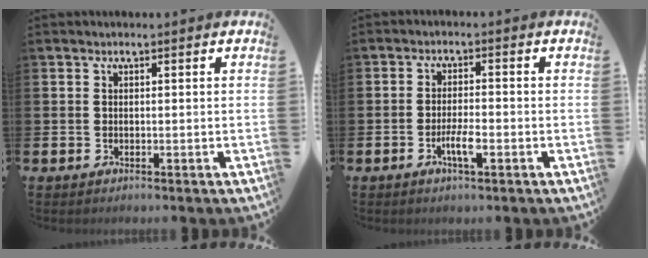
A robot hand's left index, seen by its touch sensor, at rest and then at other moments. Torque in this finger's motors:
{"motor_torque": [0.48, 0.41, 0.38, 0.11]}